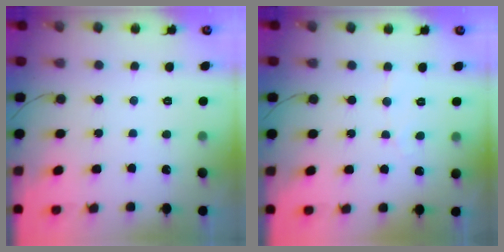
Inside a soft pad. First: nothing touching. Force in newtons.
{"total": 2.5, "press": 2.5, "slide": 0.2}